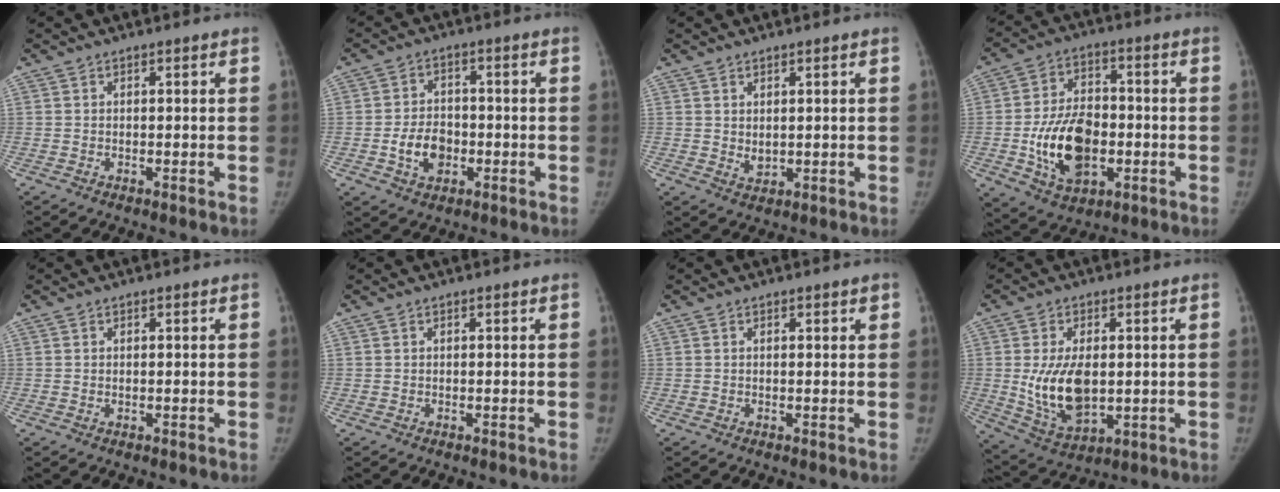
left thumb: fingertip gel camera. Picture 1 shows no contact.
{"total": 7.3, "force": [-2.0, 5.4, 4.5], "torque": [-0.058, 0.015, -0.033]}
{"total": 2.2, "force": [0.5, 1.4, 1.5], "torque": [-0.018, -0.010, 0.017]}
{"total": 15.7, "force": [-3.0, 10.1, 11.6], "torque": [-0.175, 0.012, -0.043]}
{"total": 0.0}
{"total": 0.0}
{"total": 1.2, "force": [0.6, 0.5, 0.9], "torque": [-0.008, 0.000, 0.007]}
{"total": 12.4, "force": [0.2, 7.2, 10.2], "torque": [-0.172, -0.014, 0.022]}